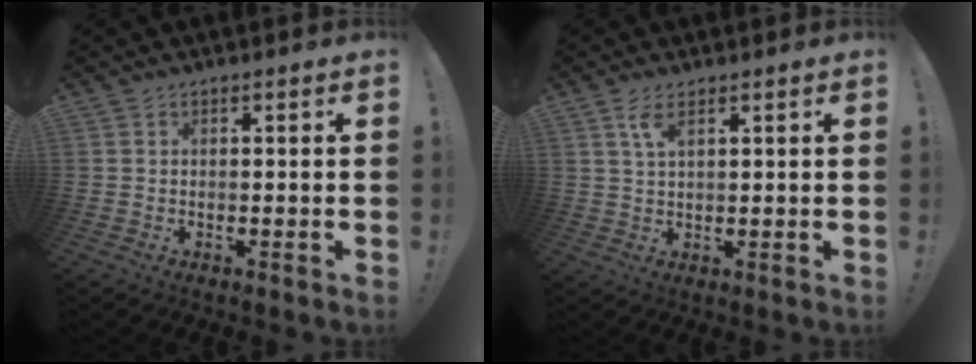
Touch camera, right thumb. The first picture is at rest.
{"total": 4.4, "force": [2.2, 1.6, 3.5], "torque": [-0.057, -0.007, 0.036]}